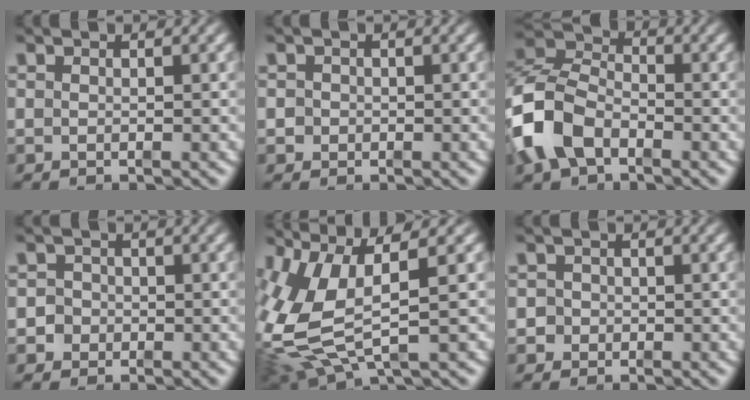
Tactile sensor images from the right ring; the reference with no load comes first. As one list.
[{"total": 1.9, "force": [-0.4, 1.8, 0.2], "torque": [-0.012, -0.005, -0.009]}, {"total": 7.7, "force": [-2.2, 6.0, 4.2], "torque": [-0.109, -0.012, -0.041]}, {"total": 4.0, "force": [-0.8, 3.8, 0.7], "torque": [-0.027, -0.012, -0.020]}, {"total": 9.2, "force": [-0.1, 6.2, 6.8], "torque": [-0.175, -0.026, 0.011]}, {"total": 3.4, "force": [-0.6, 3.3, 0.5], "torque": [-0.023, -0.008, -0.016]}]